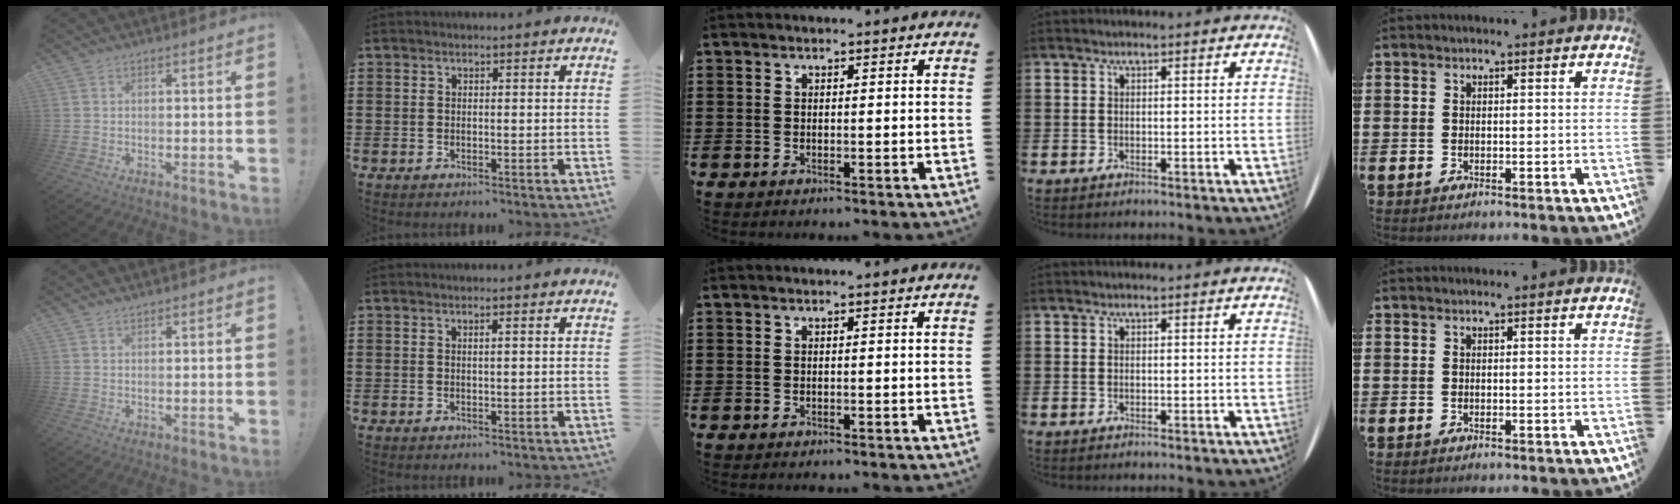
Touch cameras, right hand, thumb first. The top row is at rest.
{"thumb": {"total": 1.0, "force": [0.9, 0.1, 0.1], "torque": [-0.002, 0.000, 0.018]}, "index": {"total": 0.9, "force": [0.3, 0.1, 0.8], "torque": [-0.016, 0.000, 0.004]}}